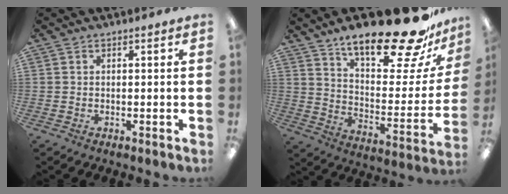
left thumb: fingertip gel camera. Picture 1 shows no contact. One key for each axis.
{"total": 23.9, "fx": 18.1, "fy": 7.0, "fz": 14.0, "tx": -0.201, "ty": -0.129, "tz": 0.298}